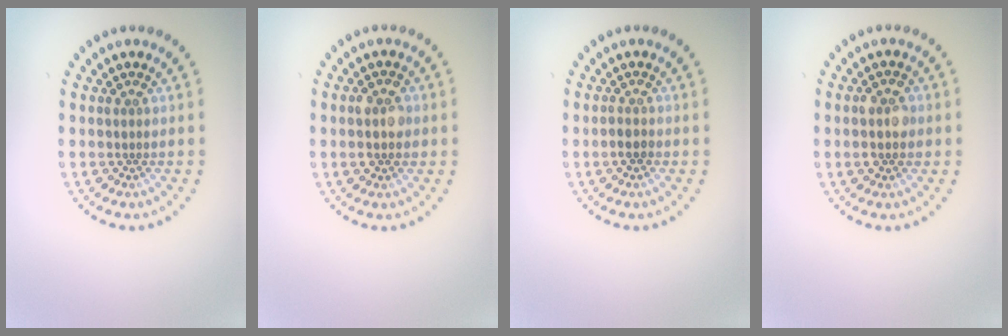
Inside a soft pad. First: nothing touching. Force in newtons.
{"total": 2.7, "press": 2.7, "slide": 0.2}
{"total": 1.2, "press": 1.1, "slide": 0.5}
{"total": 2.8, "press": 2.8, "slide": 0.2}